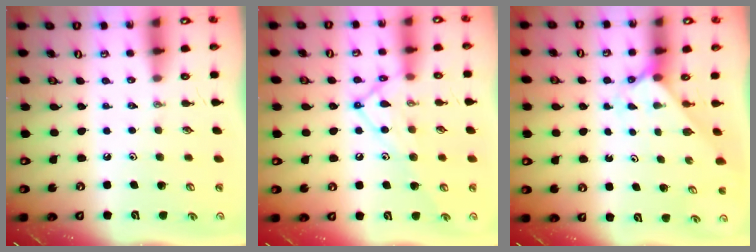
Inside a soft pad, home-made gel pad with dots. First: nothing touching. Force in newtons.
{"total": 14.0, "press": 14.0, "slide": 1.3}
{"total": 2.0, "press": 2.0, "slide": 0.2}